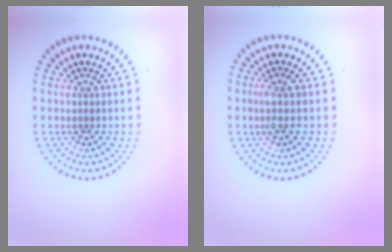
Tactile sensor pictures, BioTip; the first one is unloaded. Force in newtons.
{"total": 1.7, "press": 1.4, "slide": 0.9}